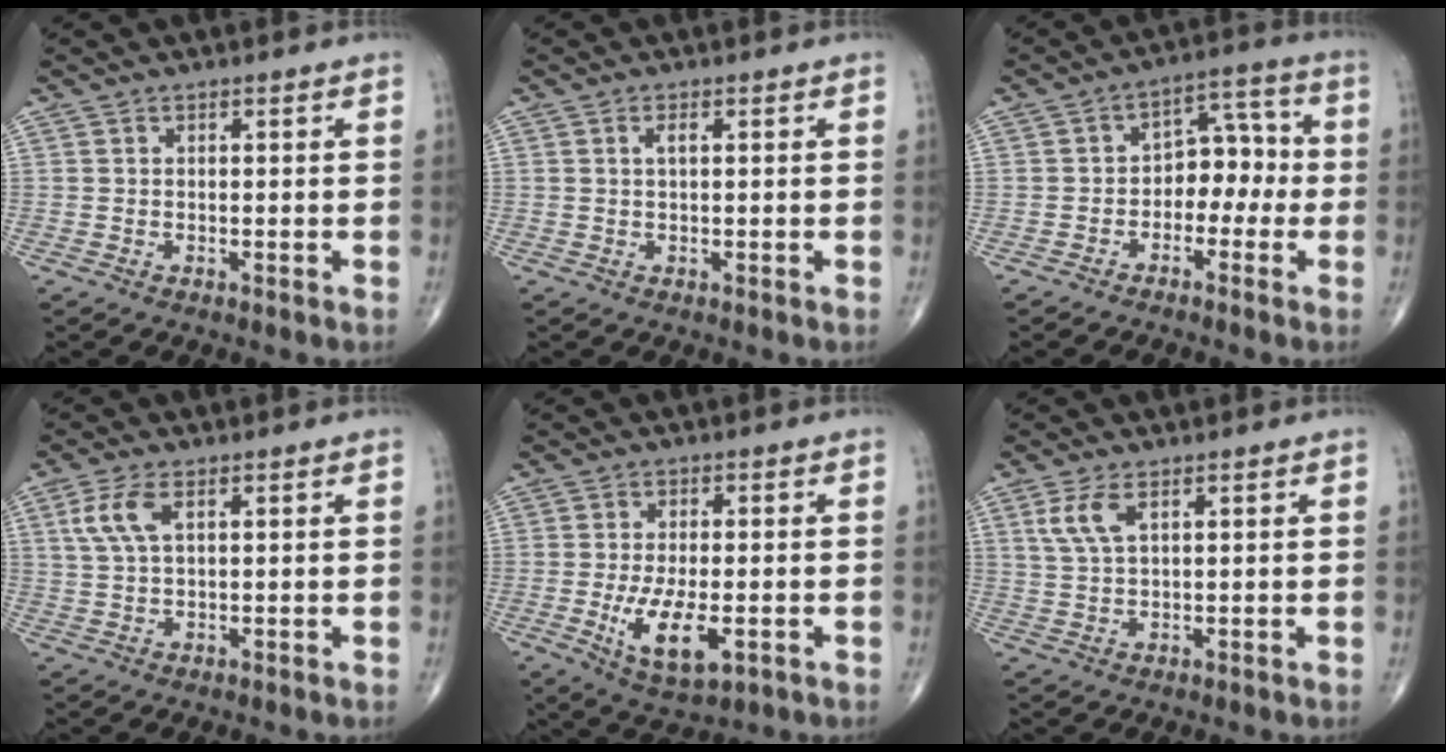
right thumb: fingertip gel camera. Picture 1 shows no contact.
{"total": 1.5, "force": [0.4, 0.5, 1.4], "torque": [-0.025, 0.001, 0.006]}
{"total": 8.0, "force": [-1.7, 5.6, 5.5], "torque": [-0.042, 0.042, -0.041]}
{"total": 5.6, "force": [2.0, 2.5, 4.6], "torque": [-0.110, 0.006, 0.043]}
{"total": 9.5, "force": [-2.7, 4.0, 8.2], "torque": [-0.144, -0.013, -0.037]}
{"total": 4.7, "force": [2.1, 1.9, 3.8], "torque": [-0.087, 0.002, 0.048]}